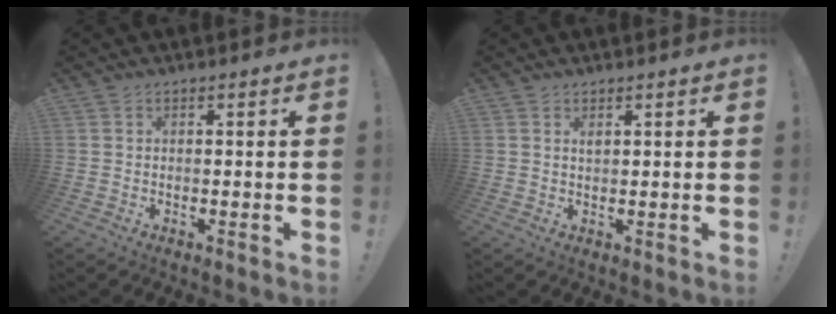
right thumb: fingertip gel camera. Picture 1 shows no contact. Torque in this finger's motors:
{"motor_torque": [-0.19, 0.08, -0.10, 0.05, 0.01]}